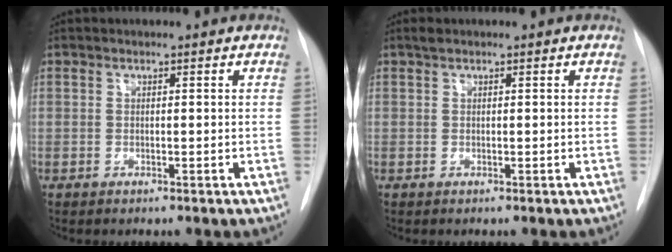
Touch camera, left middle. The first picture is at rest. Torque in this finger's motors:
{"motor_torque": [0.17, -0.05, -0.06, 0.01]}